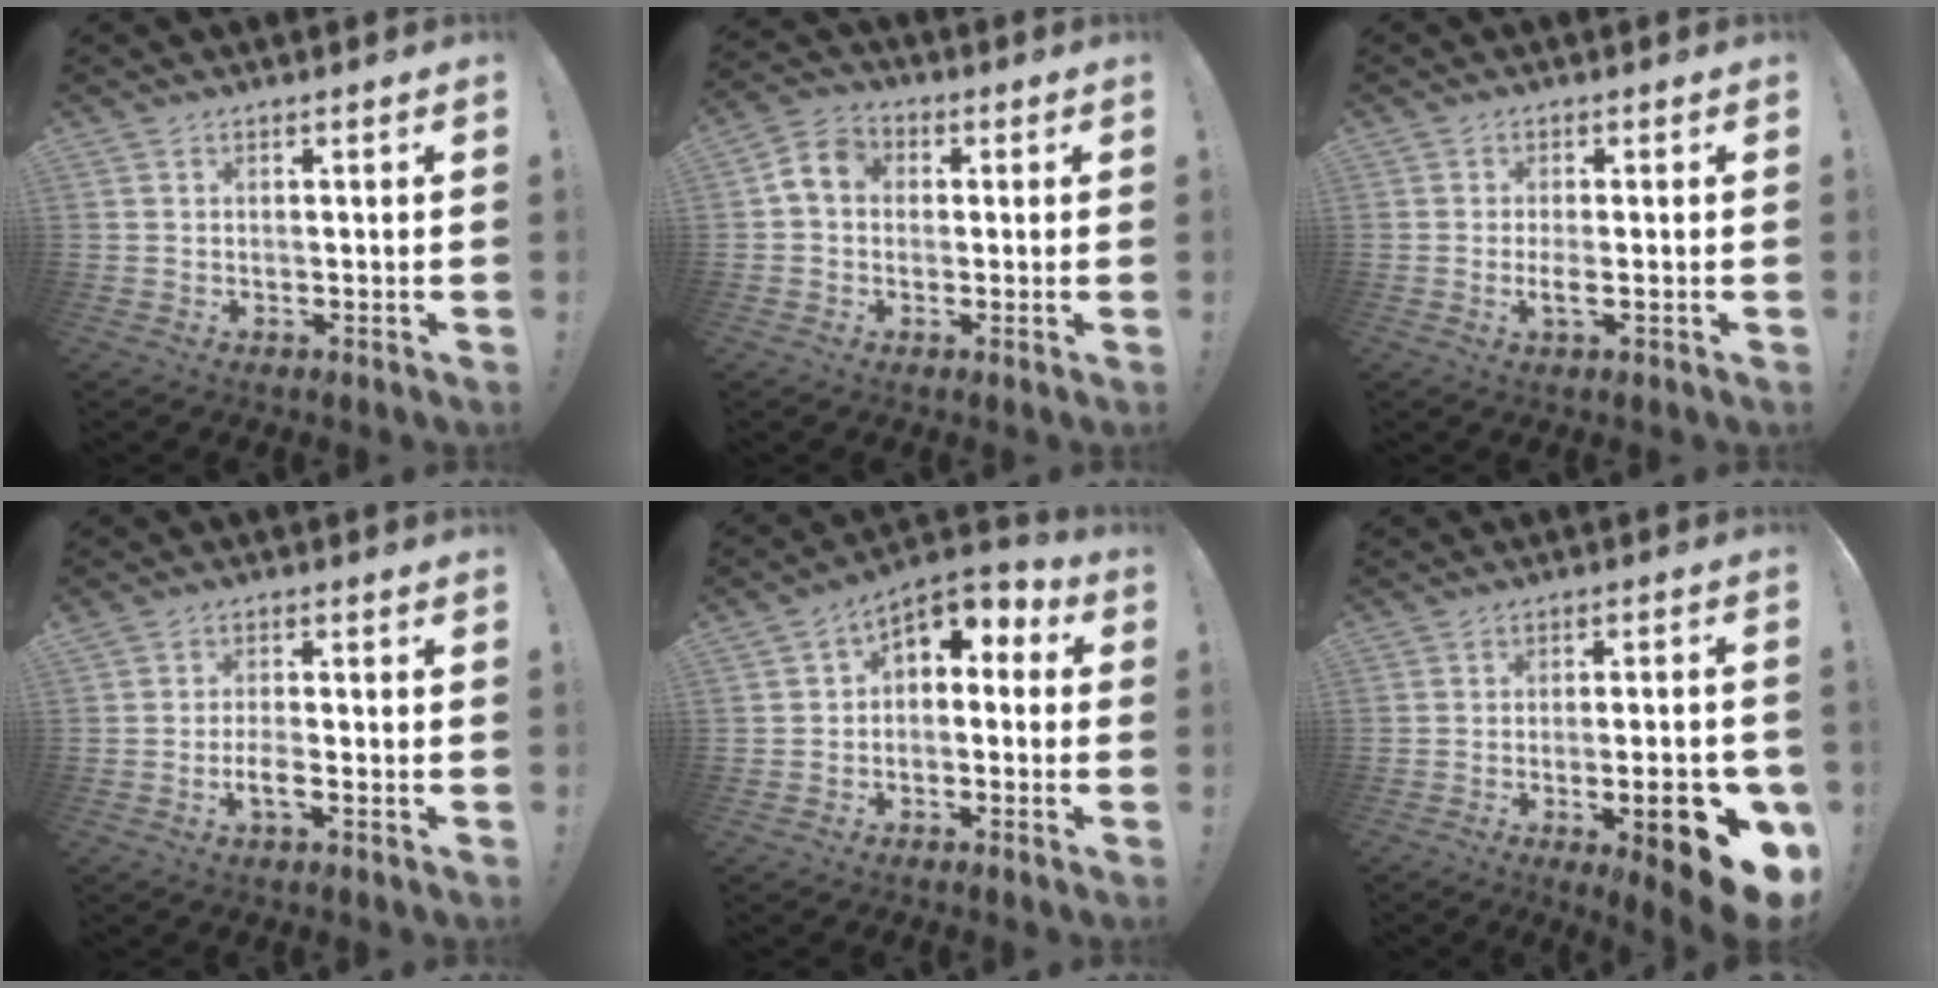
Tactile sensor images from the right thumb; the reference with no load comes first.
{"total": 6.5, "force": [0.7, 5.3, 3.8], "torque": [-0.064, 0.016, 0.018]}
{"total": 3.1, "force": [-0.5, -0.1, 3.1], "torque": [-0.059, -0.011, -0.010]}
{"total": 4.4, "force": [-1.8, 1.0, 3.9], "torque": [-0.076, -0.005, -0.033]}
{"total": 5.7, "force": [1.0, 4.0, 3.9], "torque": [-0.049, -0.003, 0.024]}
{"total": 14.3, "force": [-5.4, 4.3, 12.5], "torque": [-0.146, 0.018, -0.071]}